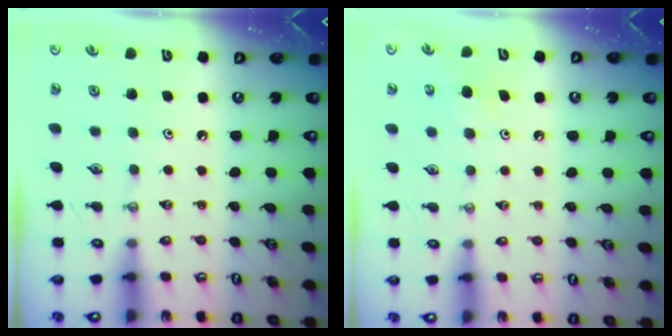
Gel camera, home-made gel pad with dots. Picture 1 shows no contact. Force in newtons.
{"total": 5.1, "press": 5.1, "slide": 0.5}